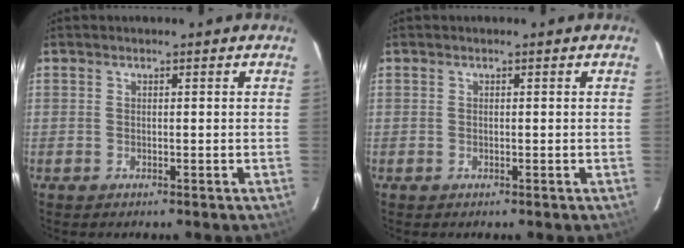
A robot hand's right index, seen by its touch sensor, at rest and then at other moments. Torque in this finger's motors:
{"motor_torque": [0.08, 0.05, 0.03, -0.01]}